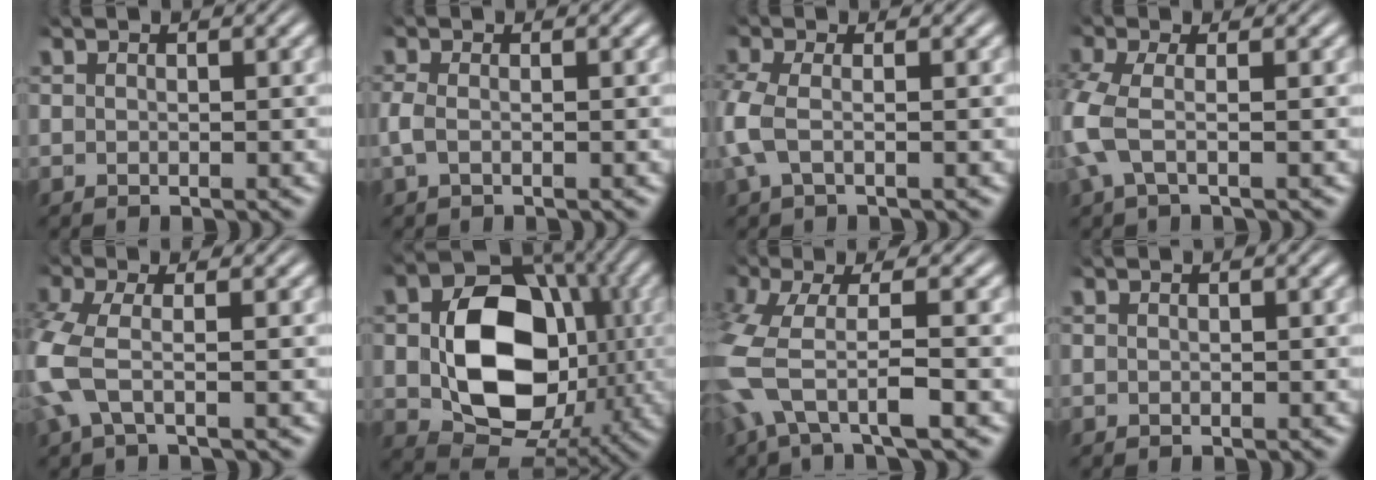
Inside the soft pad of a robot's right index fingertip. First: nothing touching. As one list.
[{"total": 1.5, "force": [-0.4, 0.6, 1.3], "torque": [-0.039, -0.009, -0.002]}, {"total": 3.0, "force": [-0.5, 1.5, 2.5], "torque": [-0.080, -0.014, -0.001]}, {"total": 3.7, "force": [-0.8, 2.3, 2.9], "torque": [-0.095, -0.020, -0.007]}, {"total": 4.4, "force": [-0.9, 2.7, 3.3], "torque": [-0.107, -0.022, -0.011]}, {"total": 14.5, "force": [-1.3, 10.5, 9.9], "torque": [-0.197, -0.046, -0.006]}, {"total": 5.5, "force": [-1.2, 2.6, 4.7], "torque": [-0.134, -0.024, -0.013]}, {"total": 0.0}]